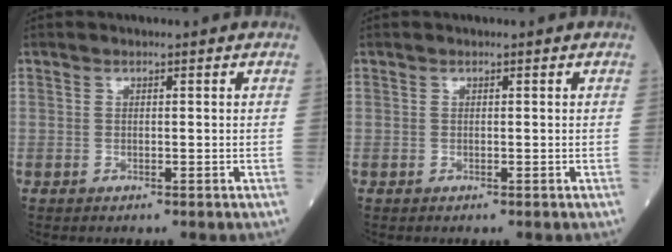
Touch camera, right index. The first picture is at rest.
{"total": 0.0}